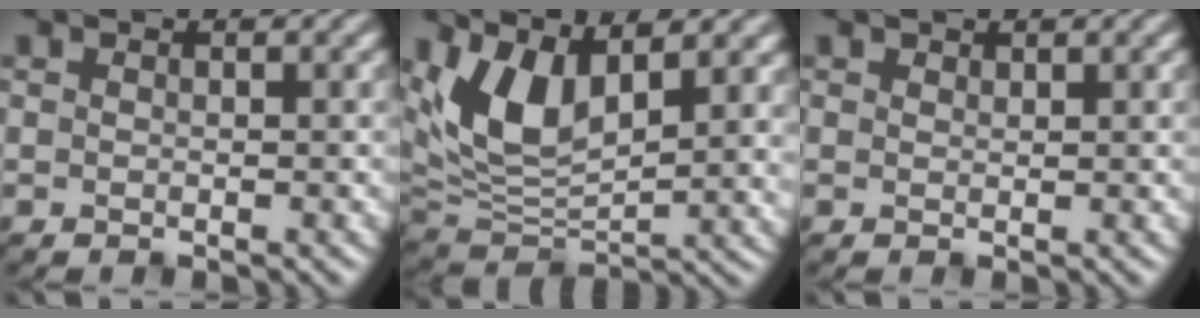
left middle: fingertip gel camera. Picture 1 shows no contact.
{"total": 8.2, "force": [3.4, 4.2, 6.2], "torque": [-0.126, -0.002, 0.063]}
{"total": 0.6, "force": [0.6, 0.1, 0.0], "torque": [-0.001, -0.002, 0.010]}